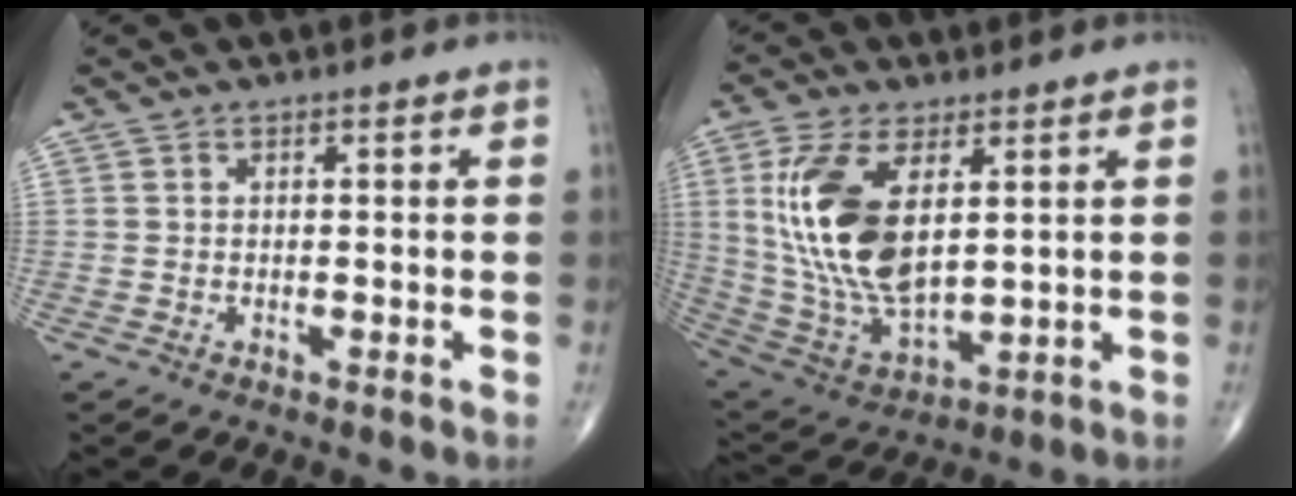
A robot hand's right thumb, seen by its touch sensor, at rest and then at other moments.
{"total": 18.2, "force": [4.2, 8.9, 15.3], "torque": [-0.306, -0.023, 0.093]}